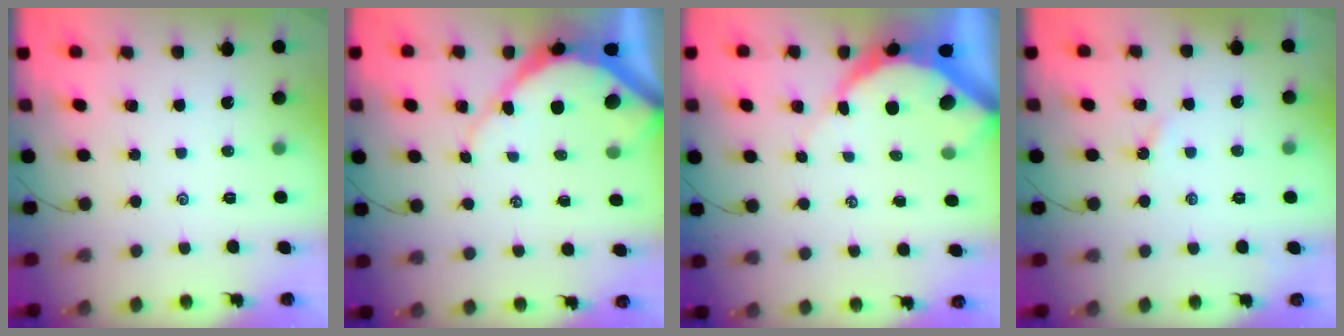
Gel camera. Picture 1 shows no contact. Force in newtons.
{"total": 7.9, "press": 7.9, "slide": 0.8}
{"total": 8.2, "press": 8.1, "slide": 0.8}
{"total": 1.5, "press": 1.5, "slide": 0.3}